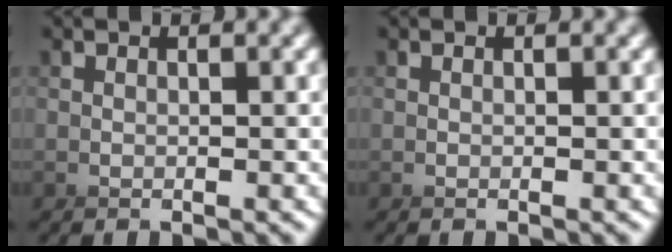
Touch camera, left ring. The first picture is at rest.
{"total": 0.0}